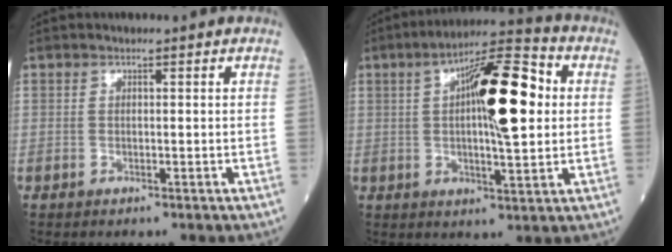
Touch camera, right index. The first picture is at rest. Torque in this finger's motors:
{"motor_torque": [0.99, -0.16, 0.62, 0.21]}